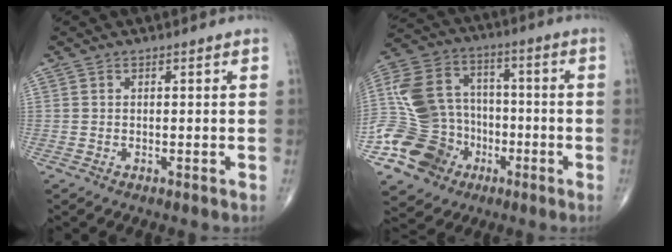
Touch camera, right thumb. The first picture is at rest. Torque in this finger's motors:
{"motor_torque": [2.38, 1.71, 1.00, -1.15, 0.55]}